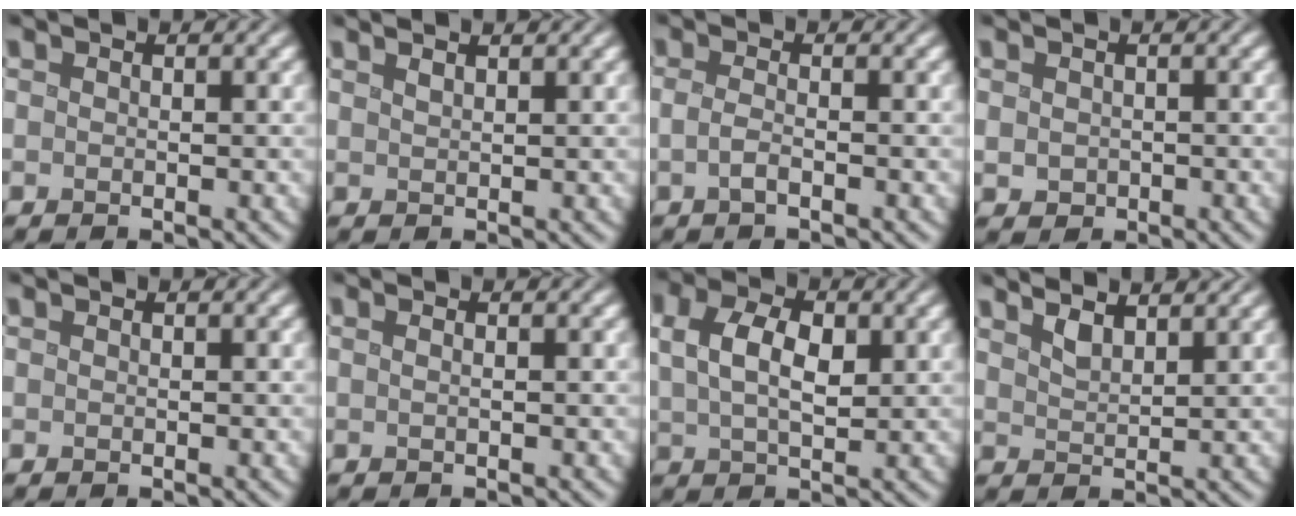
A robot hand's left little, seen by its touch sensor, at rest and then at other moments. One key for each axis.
{"total": 1.9, "fx": 1.4, "fy": 0.6, "fz": 1.0, "tx": 0.000, "ty": 0.002, "tz": 0.007}
{"total": 1.6, "fx": -0.6, "fy": 0.5, "fz": 1.4, "tx": -0.025, "ty": -0.003, "tz": -0.017}
{"total": 1.2, "fx": 0.0, "fy": 1.1, "fz": 0.5, "tx": -0.008, "ty": -0.003, "tz": 0.000}
{"total": 0.0}
{"total": 1.0, "fx": 0.2, "fy": 0.4, "fz": 0.9, "tx": -0.008, "ty": -0.006, "tz": -0.006}
{"total": 4.6, "fx": 1.4, "fy": 2.5, "fz": 3.6, "tx": -0.073, "ty": 0.006, "tz": 0.024}
{"total": 3.0, "fx": 2.5, "fy": 0.8, "fz": 1.6, "tx": -0.016, "ty": 0.009, "tz": 0.035}